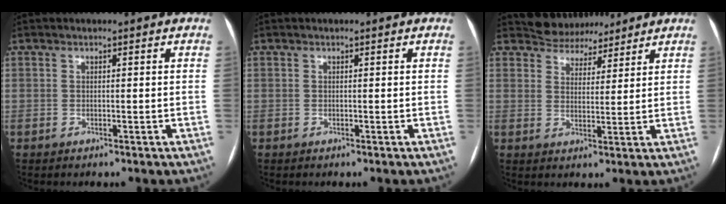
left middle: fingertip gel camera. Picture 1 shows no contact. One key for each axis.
{"total": 0.0}
{"total": 6.2, "fx": 5.7, "fy": 2.5, "fz": 0.1, "tx": -0.005, "ty": 0.006, "tz": 0.088}